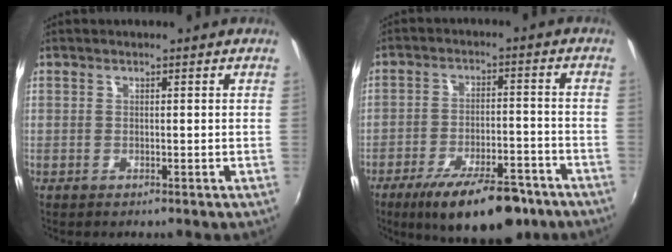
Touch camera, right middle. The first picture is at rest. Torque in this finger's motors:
{"motor_torque": [1.49, -0.65, 0.81, 0.21]}